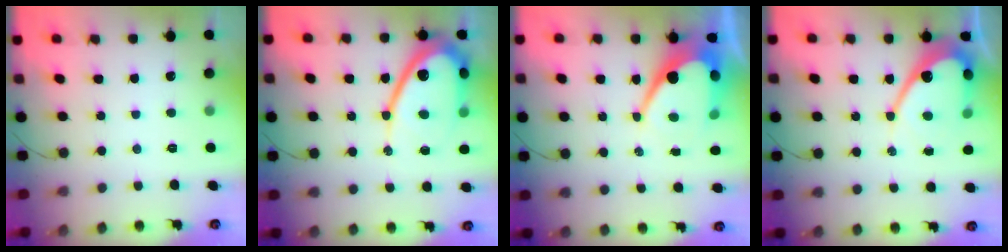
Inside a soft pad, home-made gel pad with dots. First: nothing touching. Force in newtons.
{"total": 15.4, "press": 15.3, "slide": 1.4}
{"total": 13.5, "press": 13.4, "slide": 0.9}
{"total": 13.9, "press": 13.8, "slide": 1.2}